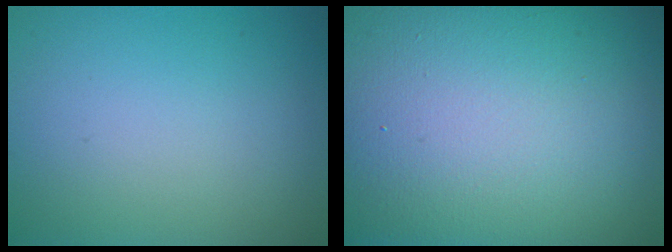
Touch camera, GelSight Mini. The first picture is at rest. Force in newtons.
{"total": 30.8, "press": 30.8, "slide": 1.5}